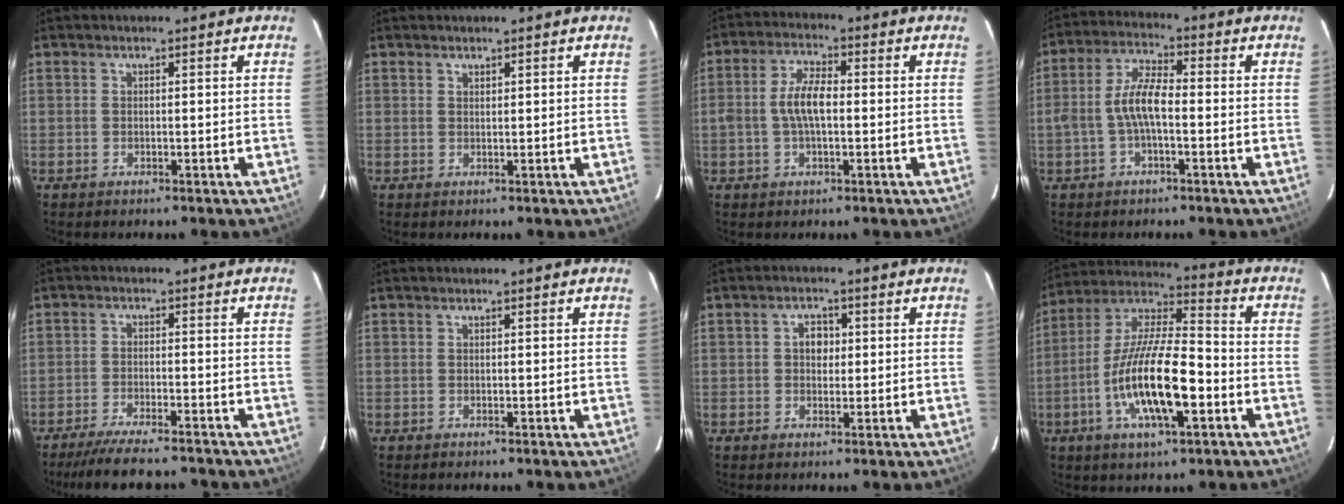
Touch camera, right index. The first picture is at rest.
{"total": 0.6, "force": [0.6, 0.2, 0.1], "torque": [-0.002, 0.002, 0.012]}
{"total": 6.2, "force": [-0.4, 2.7, 5.6], "torque": [-0.111, 0.011, -0.008]}
{"total": 6.7, "force": [-1.5, 2.2, 6.2], "torque": [-0.128, 0.015, -0.028]}
{"total": 11.3, "force": [-10.0, 1.8, 5.1], "torque": [-0.111, -0.016, -0.156]}
{"total": 0.0}
{"total": 2.9, "force": [0.3, 2.4, 1.6], "torque": [-0.023, 0.011, 0.003]}
{"total": 17.4, "force": [-5.3, 4.9, 15.8], "torque": [-0.309, -0.007, -0.101]}